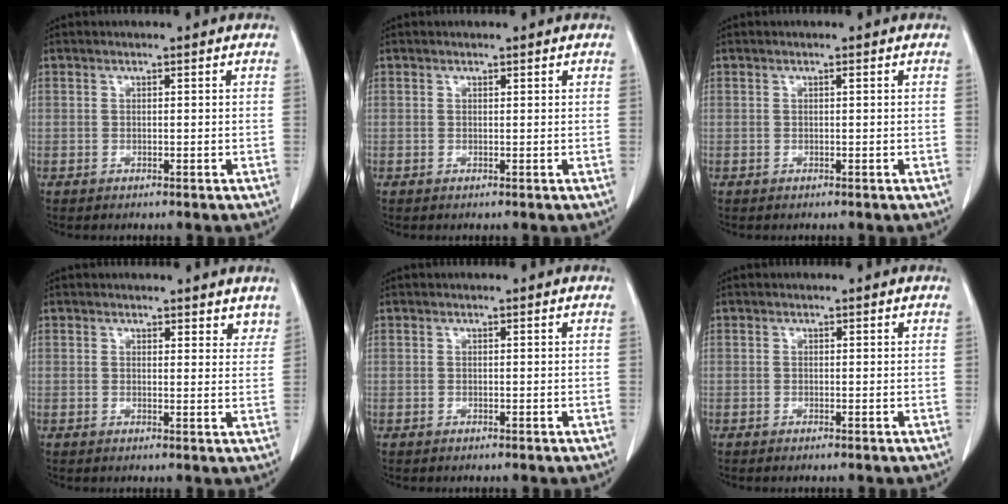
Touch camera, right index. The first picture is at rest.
{"total": 0.0}
{"total": 0.0}
{"total": 4.2, "force": [3.7, 1.7, 1.1], "torque": [0.009, -0.008, 0.034]}
{"total": 0.0}
{"total": 0.0}